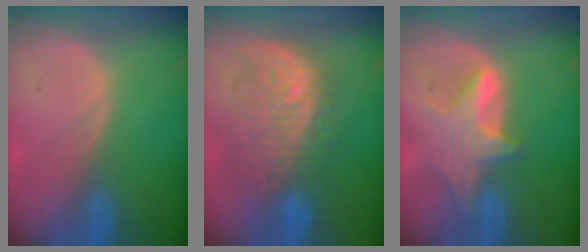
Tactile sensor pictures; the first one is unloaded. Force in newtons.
{"total": 10.4, "press": 10.1, "slide": 2.6}
{"total": 6.3, "press": 6.2, "slide": 0.8}